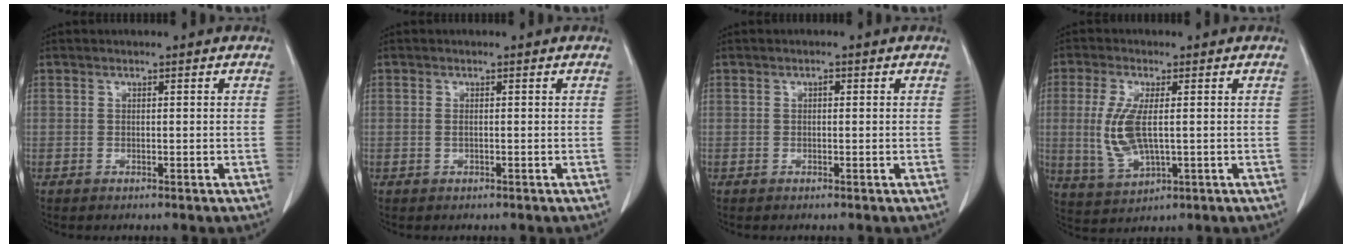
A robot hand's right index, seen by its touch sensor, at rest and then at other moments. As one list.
[{"total": 0.5, "force": [-0.1, 0.2, 0.5], "torque": [-0.013, 0.000, -0.001]}, {"total": 0.6, "force": [0.1, 0.3, 0.4], "torque": [-0.007, 0.002, 0.001]}, {"total": 7.8, "force": [0.0, 2.6, 7.3], "torque": [-0.173, -0.010, 0.007]}]